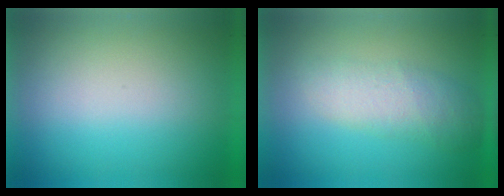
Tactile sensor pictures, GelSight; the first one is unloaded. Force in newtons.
{"total": 2.6}